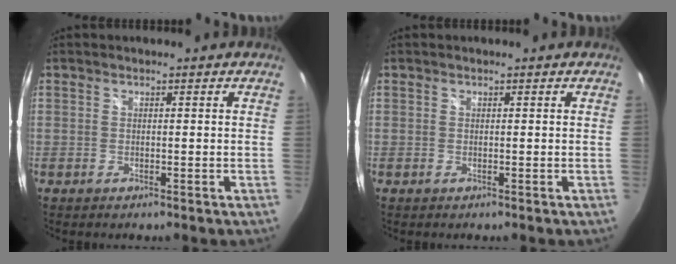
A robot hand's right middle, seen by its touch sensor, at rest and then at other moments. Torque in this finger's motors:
{"motor_torque": [0.03, -0.17, 0.00, 0.01]}